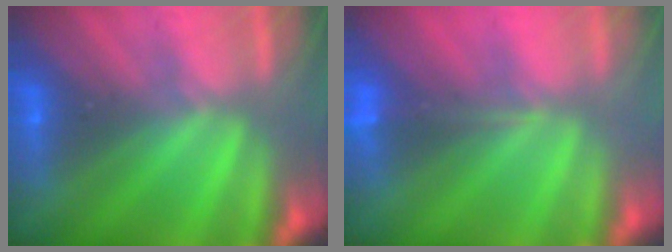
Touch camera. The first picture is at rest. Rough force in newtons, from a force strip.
{"total": 1.6}